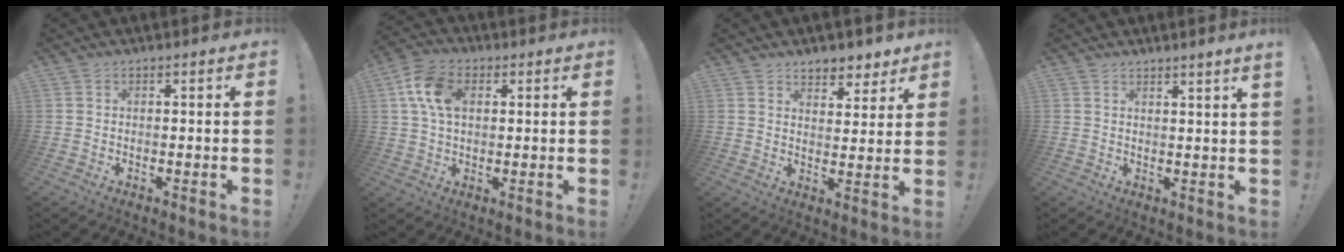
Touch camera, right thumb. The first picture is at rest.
{"total": 11.7, "force": [3.2, 7.9, 8.1], "torque": [-0.152, 0.012, 0.064]}
{"total": 6.6, "force": [5.6, 3.0, 1.6], "torque": [-0.007, -0.045, 0.102]}
{"total": 2.6, "force": [2.0, -0.7, 1.5], "torque": [-0.018, -0.015, 0.031]}